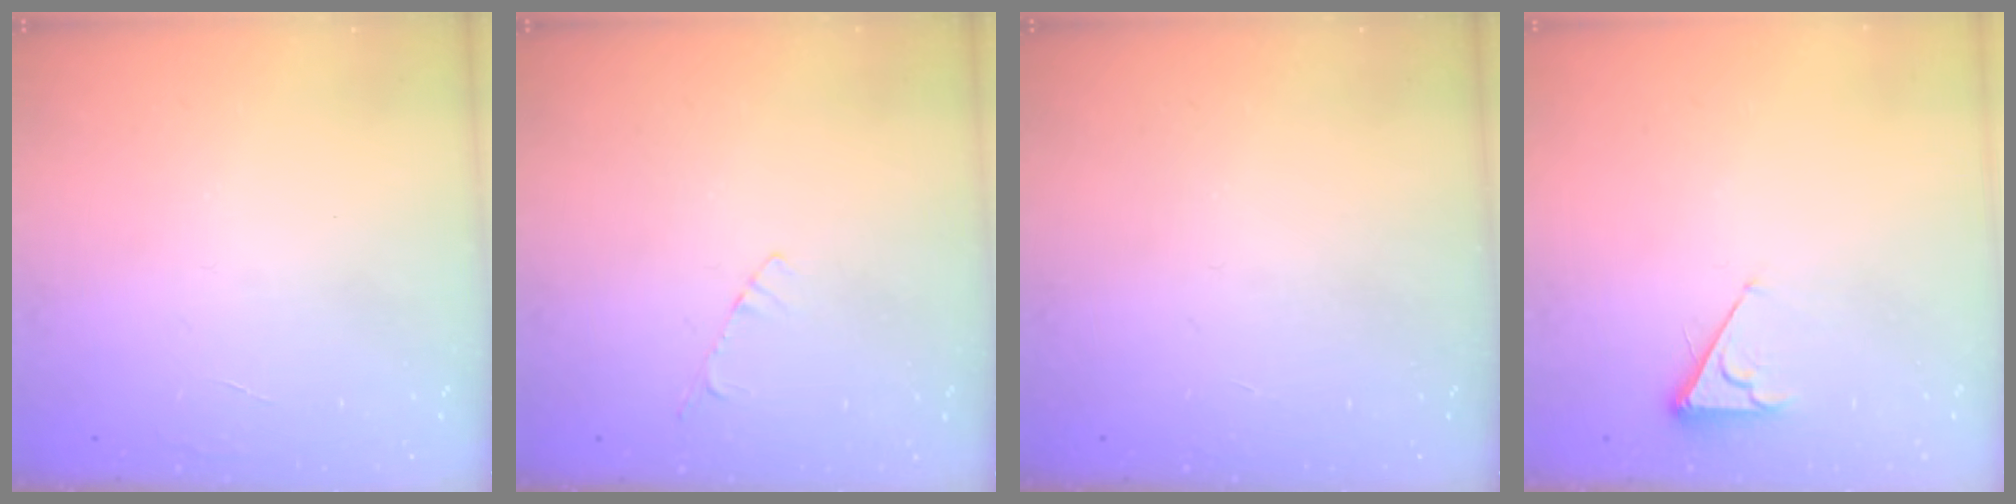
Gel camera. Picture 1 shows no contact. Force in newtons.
{"total": 3.4, "press": 3.4, "slide": 0.5}
{"total": 0.0}
{"total": 3.0, "press": 2.9, "slide": 0.4}